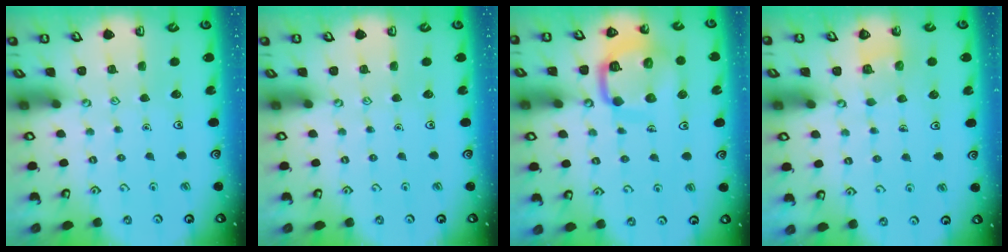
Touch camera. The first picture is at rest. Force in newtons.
{"total": 0.0}
{"total": 14.4, "press": 14.3, "slide": 1.5}
{"total": 3.2, "press": 3.2, "slide": 0.2}